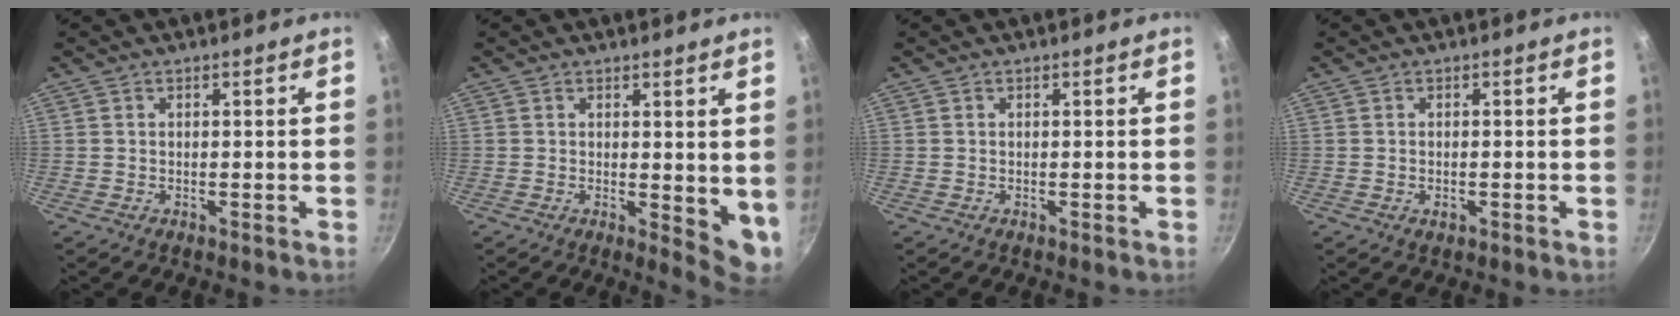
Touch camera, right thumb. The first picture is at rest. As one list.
[{"total": 6.1, "force": [1.2, 2.7, 5.3], "torque": [-0.061, -0.017, 0.017]}, {"total": 0.0}, {"total": 1.4, "force": [-0.5, 0.8, 1.0], "torque": [-0.016, 0.001, -0.008]}]